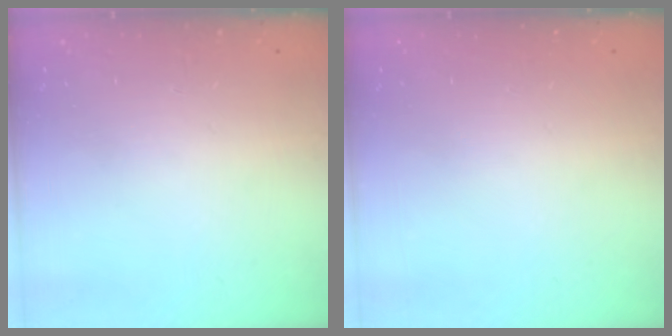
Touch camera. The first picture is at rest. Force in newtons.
{"total": 0.0}